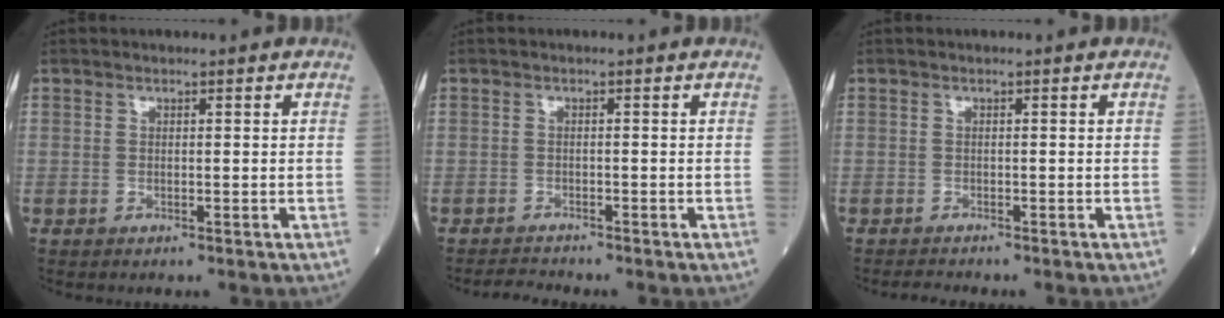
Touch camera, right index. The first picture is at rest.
{"total": 1.6, "force": [-1.6, -0.3, -0.2], "torque": [-0.001, -0.013, -0.028]}
{"total": 1.0, "force": [-1.0, -0.1, 0.0], "torque": [-0.005, -0.007, -0.016]}